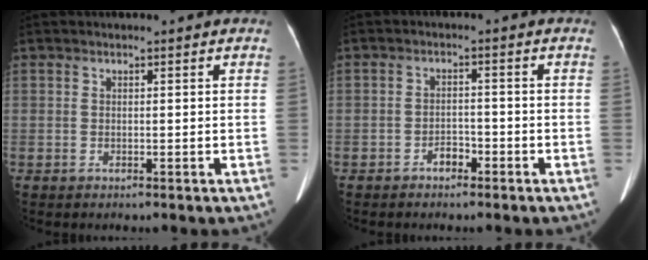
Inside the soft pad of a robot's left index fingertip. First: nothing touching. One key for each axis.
{"total": 2.2, "fx": -1.7, "fy": 1.1, "fz": 1.0, "tx": -0.016, "ty": 0.004, "tz": -0.027}